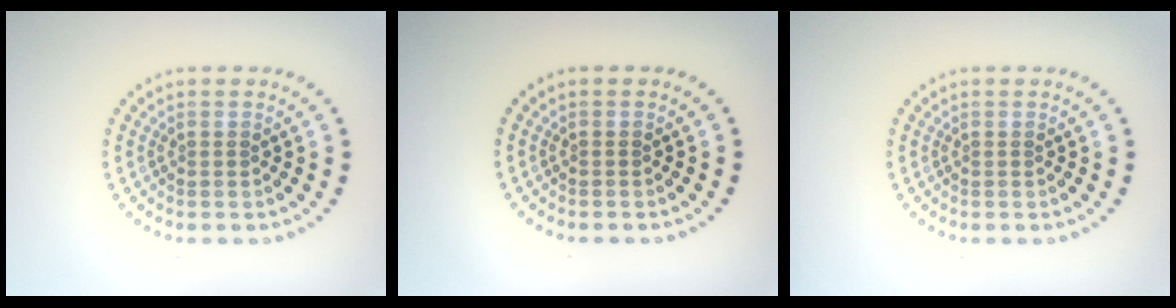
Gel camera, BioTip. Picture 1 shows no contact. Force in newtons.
{"total": 0.0}
{"total": 0.0}